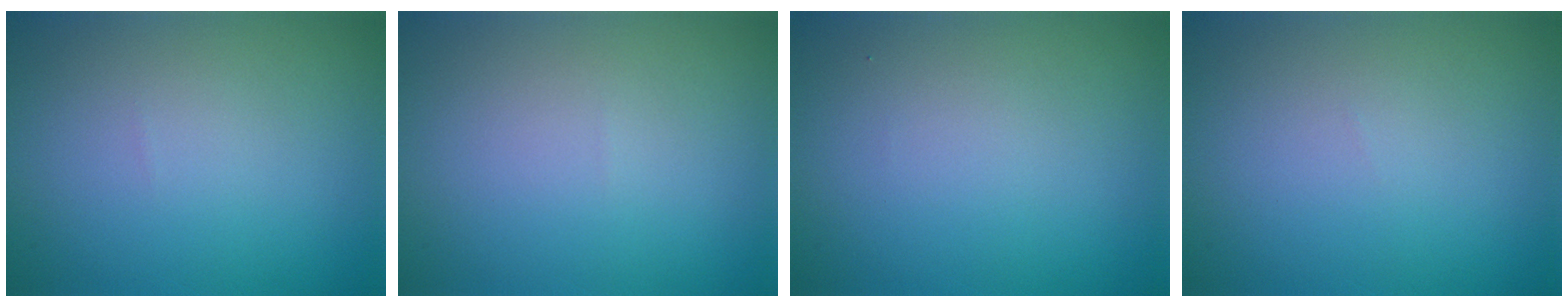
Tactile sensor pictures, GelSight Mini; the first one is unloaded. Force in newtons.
{"total": 0.0}
{"total": 0.0}
{"total": 0.0}